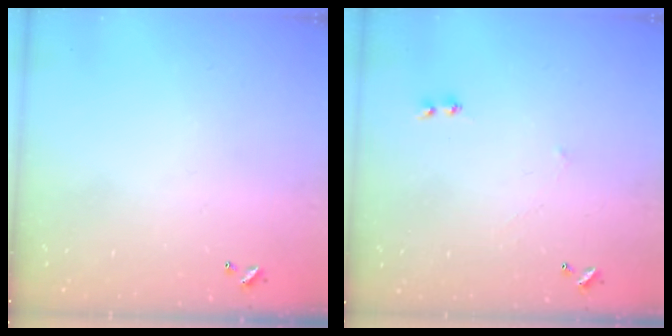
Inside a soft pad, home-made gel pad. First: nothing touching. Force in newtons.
{"total": 2.9, "press": 2.9, "slide": 0.4}